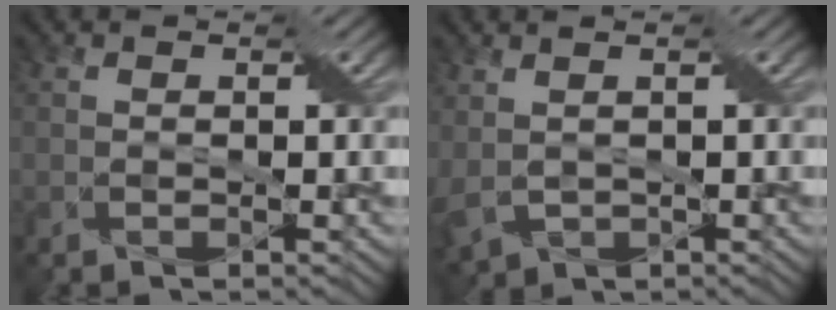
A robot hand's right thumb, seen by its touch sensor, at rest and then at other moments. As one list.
[{"total": 3.1, "force": [0.2, 1.9, 2.4], "torque": [-0.069, -0.006, 0.008]}]